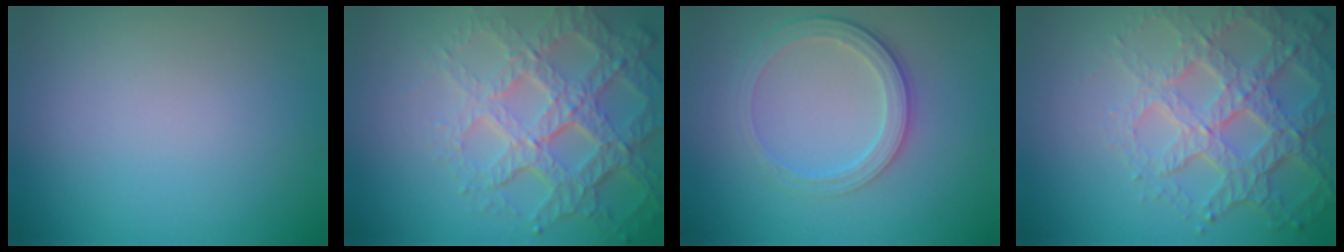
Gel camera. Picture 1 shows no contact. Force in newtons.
{"total": 7.3, "press": 5.3, "slide": 5.1}
{"total": 3.0, "press": 2.6, "slide": 1.4}
{"total": 6.9, "press": 5.0, "slide": 4.9}